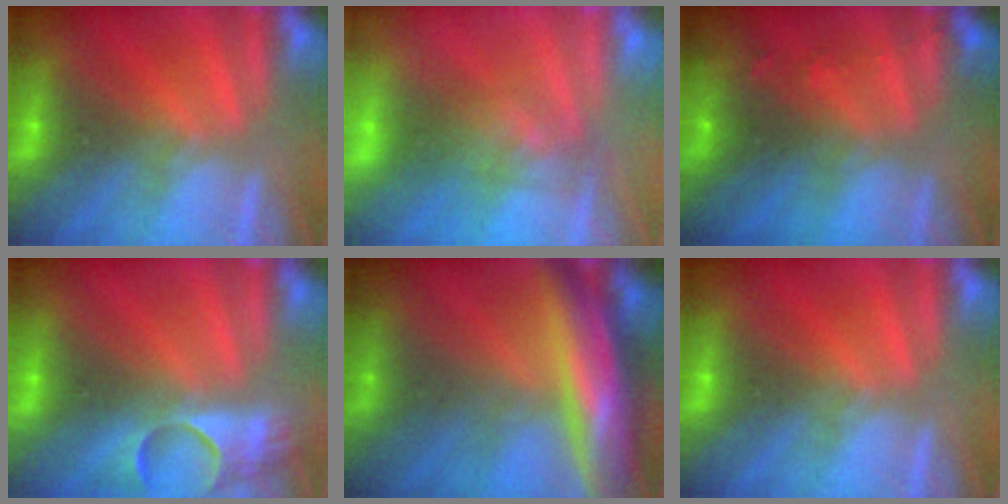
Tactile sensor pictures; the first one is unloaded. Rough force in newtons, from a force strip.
{"total": 2.8}
{"total": 5.8}
{"total": 4.8}
{"total": 7.1}
{"total": 0.0}